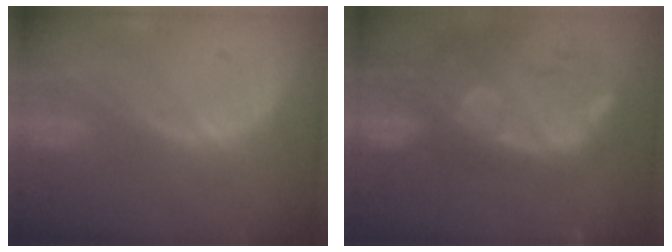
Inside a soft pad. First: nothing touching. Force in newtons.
{"total": 14.5, "press": 11.7, "slide": 8.5}